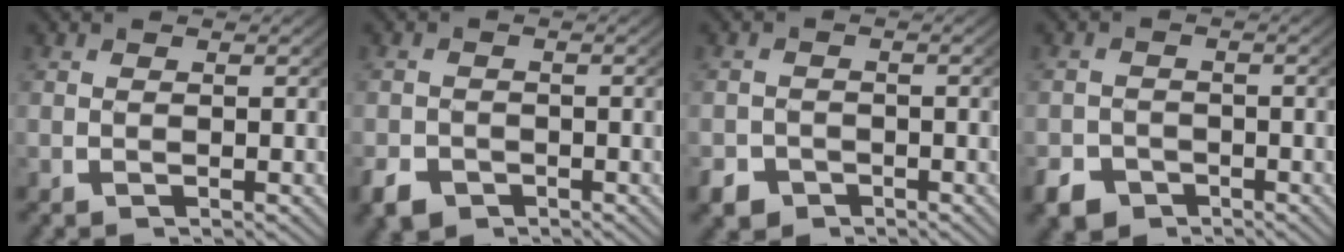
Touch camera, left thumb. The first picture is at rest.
{"total": 3.1, "force": [-2.3, 1.9, 0.8], "torque": [-0.013, -0.015, -0.037]}
{"total": 3.5, "force": [-2.8, 2.1, 0.5], "torque": [-0.007, -0.018, -0.044]}
{"total": 4.7, "force": [-3.6, 2.8, 1.1], "torque": [-0.012, -0.020, -0.058]}